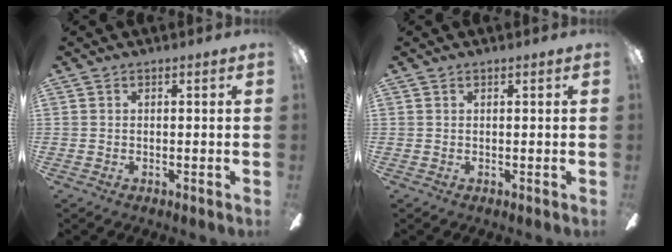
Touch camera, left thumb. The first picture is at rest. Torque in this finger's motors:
{"motor_torque": [-0.08, -0.16, 0.08, -0.21, -0.02]}